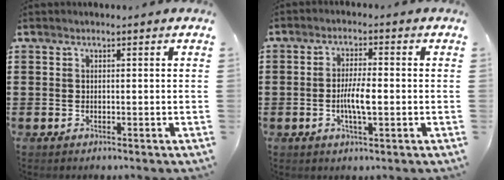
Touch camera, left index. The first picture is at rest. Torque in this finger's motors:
{"motor_torque": [0.52, 0.41, 0.20, 0.07]}